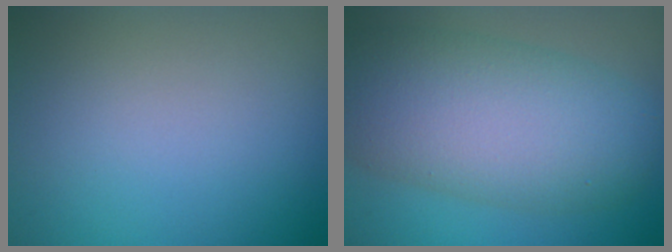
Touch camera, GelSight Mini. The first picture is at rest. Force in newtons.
{"total": 10.2, "press": 10.1, "slide": 0.2}